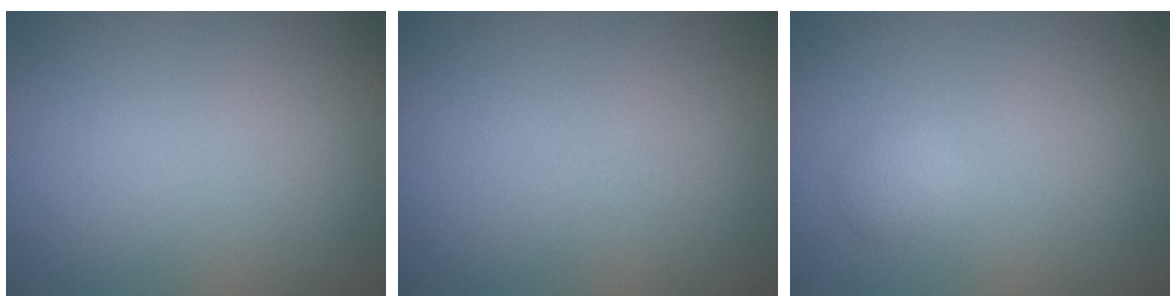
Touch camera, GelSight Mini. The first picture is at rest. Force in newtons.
{"total": 0.0}
{"total": 1.2, "press": 1.1, "slide": 0.1}